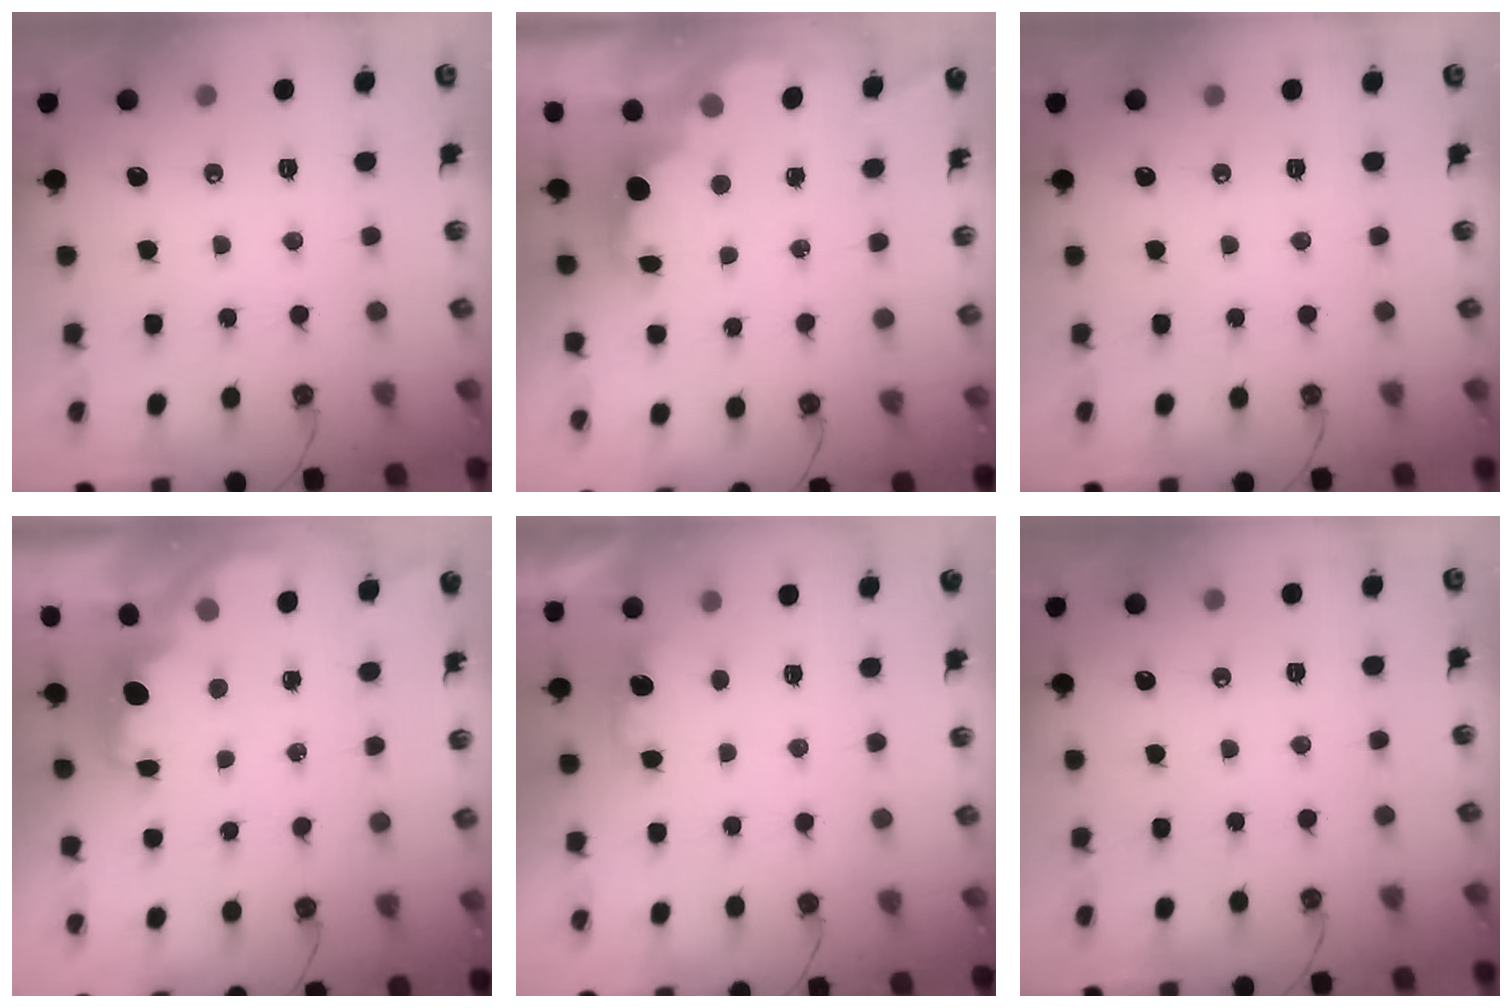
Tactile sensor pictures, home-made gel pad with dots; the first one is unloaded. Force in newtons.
{"total": 3.0, "press": 2.9, "slide": 0.5}
{"total": 0.0}
{"total": 2.1, "press": 1.9, "slide": 0.8}
{"total": 1.6, "press": 1.4, "slide": 0.8}
{"total": 0.0}